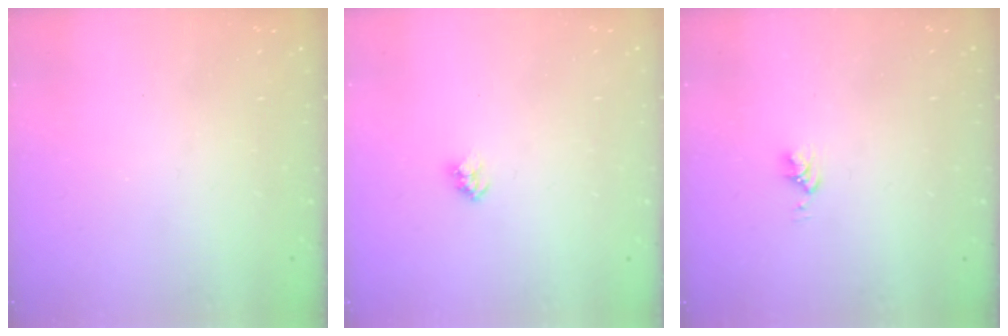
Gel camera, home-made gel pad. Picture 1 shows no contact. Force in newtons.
{"total": 2.4, "press": 2.4, "slide": 0.2}
{"total": 3.0, "press": 3.0, "slide": 0.4}